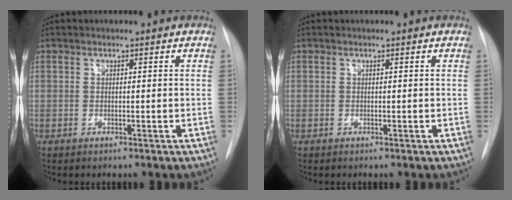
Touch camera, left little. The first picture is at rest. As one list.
[{"total": 0.0}]